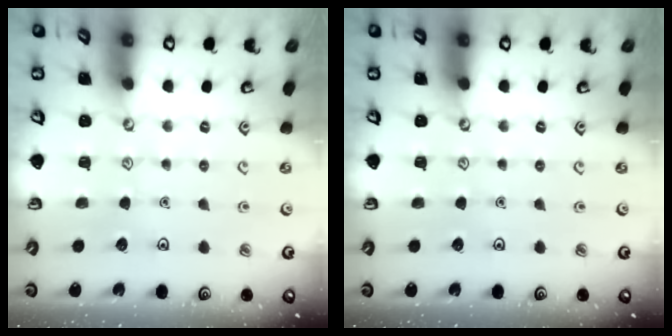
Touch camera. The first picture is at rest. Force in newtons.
{"total": 0.0}